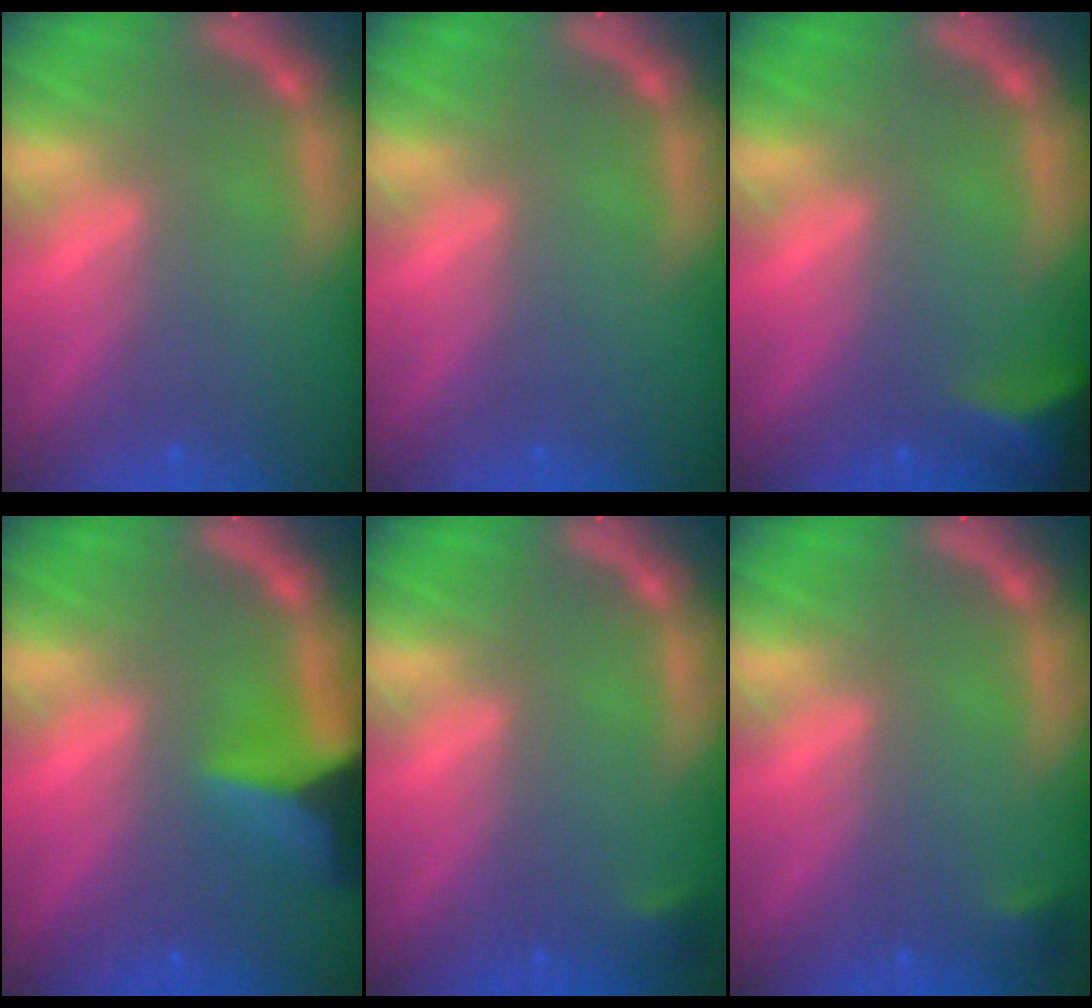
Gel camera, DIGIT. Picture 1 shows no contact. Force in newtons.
{"total": 0.0}
{"total": 4.0}
{"total": 7.0}
{"total": 0.9}
{"total": 0.9}